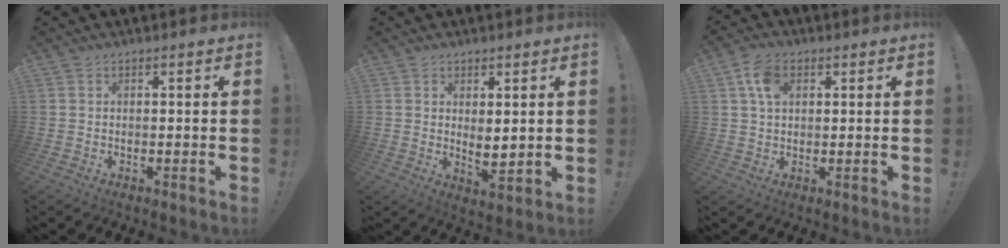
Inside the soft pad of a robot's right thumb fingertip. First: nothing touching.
{"total": 4.4, "force": [2.3, 1.5, 3.4], "torque": [-0.036, -0.027, 0.042]}
{"total": 6.8, "force": [2.2, 4.4, 4.7], "torque": [-0.083, 0.007, 0.043]}